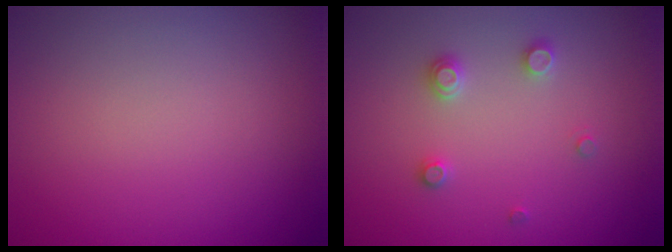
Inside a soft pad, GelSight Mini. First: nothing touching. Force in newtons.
{"total": 1.8, "press": 1.7, "slide": 0.3}